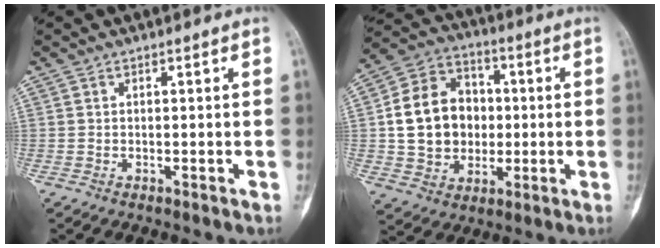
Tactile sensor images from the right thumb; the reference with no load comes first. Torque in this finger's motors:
{"motor_torque": [0.61, 0.61, 0.28, -0.20, 0.08]}